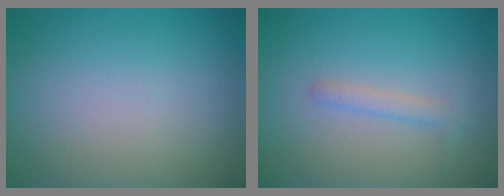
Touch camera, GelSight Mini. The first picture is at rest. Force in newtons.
{"total": 1.8, "press": 1.8, "slide": 0.2}